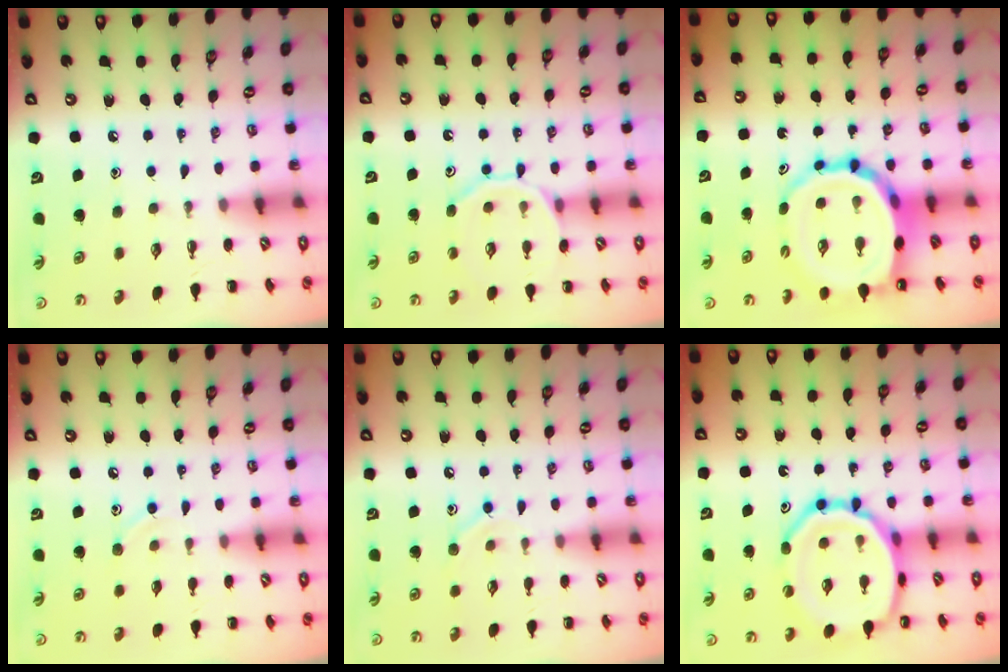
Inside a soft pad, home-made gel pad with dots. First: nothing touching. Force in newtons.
{"total": 10.1, "press": 10.1, "slide": 1.2}
{"total": 15.5, "press": 14.9, "slide": 4.3}
{"total": 6.7, "press": 6.3, "slide": 2.1}
{"total": 8.2, "press": 8.1, "slide": 1.5}
{"total": 19.0, "press": 18.9, "slide": 1.6}